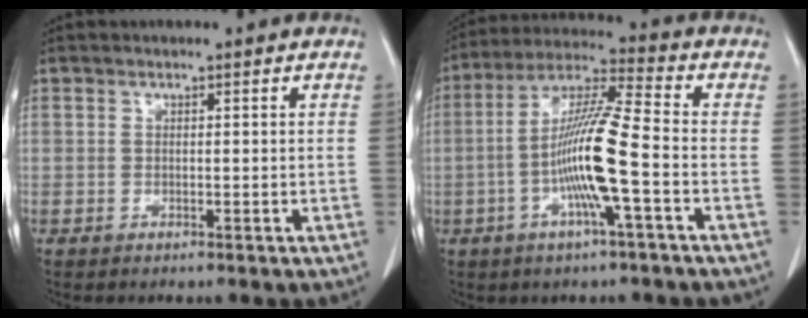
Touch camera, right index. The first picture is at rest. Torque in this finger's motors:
{"motor_torque": [1.96, -0.18, 0.99, 0.16]}